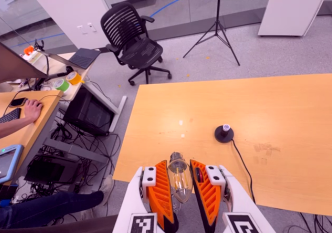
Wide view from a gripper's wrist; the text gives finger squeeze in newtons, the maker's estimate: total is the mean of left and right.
{"total": 8.5, "left": 7.5, "right": 9.4}